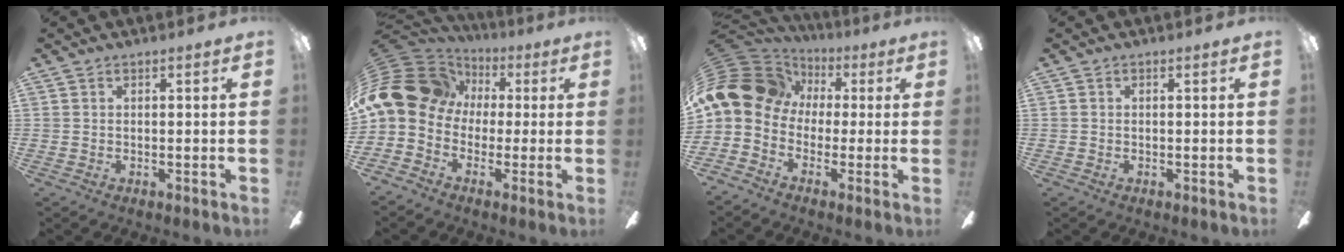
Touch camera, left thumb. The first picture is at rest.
{"total": 16.2, "force": [2.0, 12.9, 9.6], "torque": [-0.213, 0.003, 0.036]}
{"total": 14.6, "force": [1.5, 11.6, 8.8], "torque": [-0.200, 0.000, 0.024]}
{"total": 0.0}